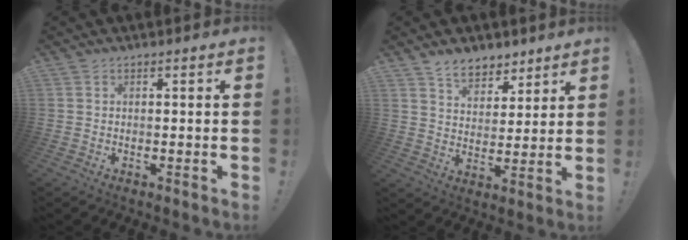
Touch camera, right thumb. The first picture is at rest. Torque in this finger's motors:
{"motor_torque": [-0.83, 0.87, 0.78, 0.59, -0.01]}